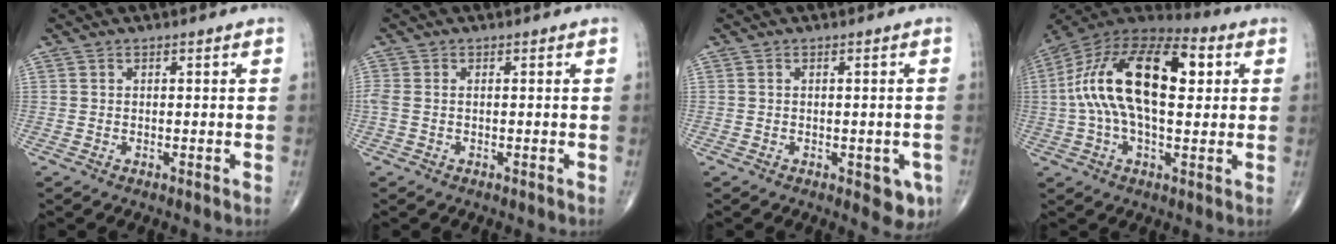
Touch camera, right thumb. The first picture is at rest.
{"total": 2.3, "force": [0.0, 1.2, 2.0], "torque": [-0.065, 0.007, 0.000]}
{"total": 4.6, "force": [-1.7, 2.2, 3.7], "torque": [-0.022, -0.003, -0.017]}
{"total": 22.7, "force": [3.7, 11.0, 19.5], "torque": [-0.357, 0.030, 0.050]}